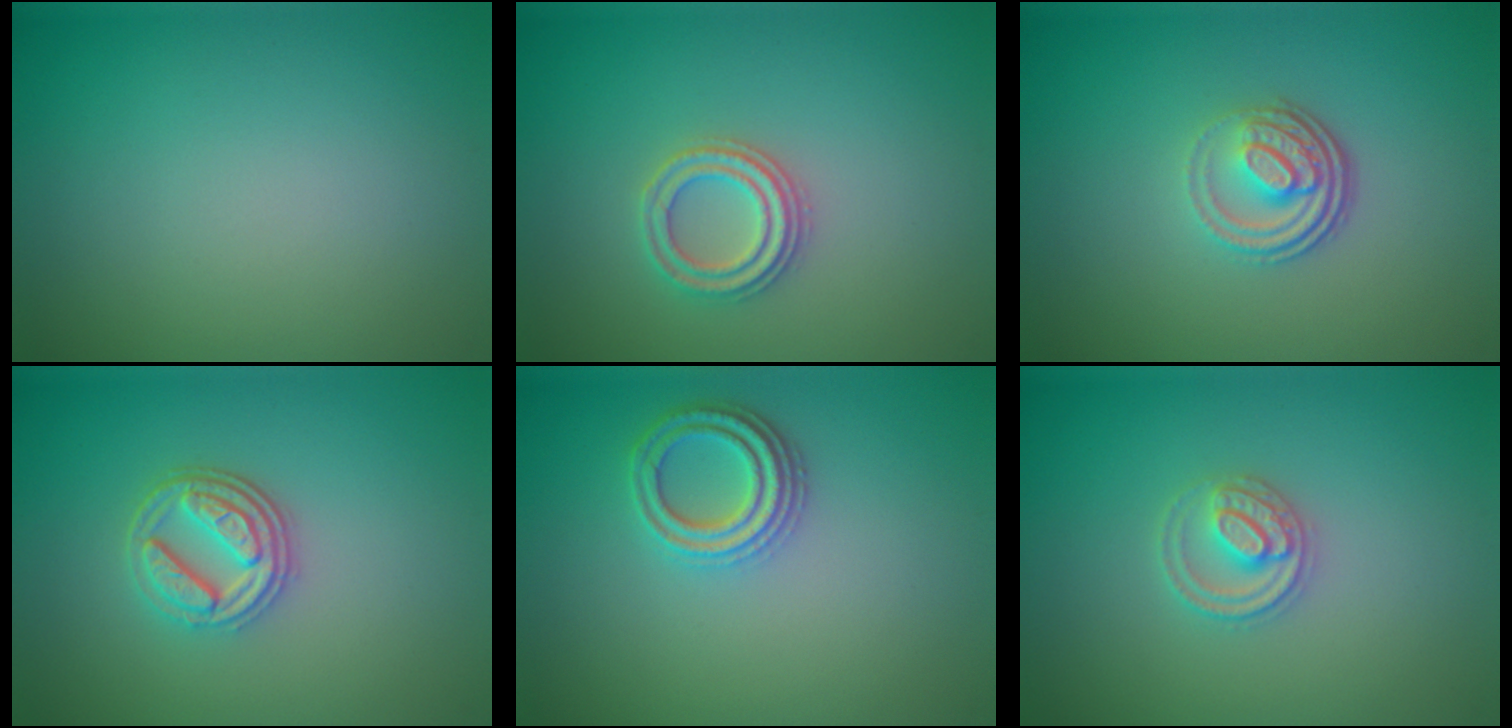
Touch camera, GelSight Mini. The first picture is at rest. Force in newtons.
{"total": 2.5, "press": 2.4, "slide": 0.7}
{"total": 3.6, "press": 2.6, "slide": 2.6}
{"total": 3.8, "press": 3.2, "slide": 2.1}
{"total": 3.0, "press": 2.7, "slide": 1.1}
{"total": 2.5, "press": 2.4, "slide": 0.3}